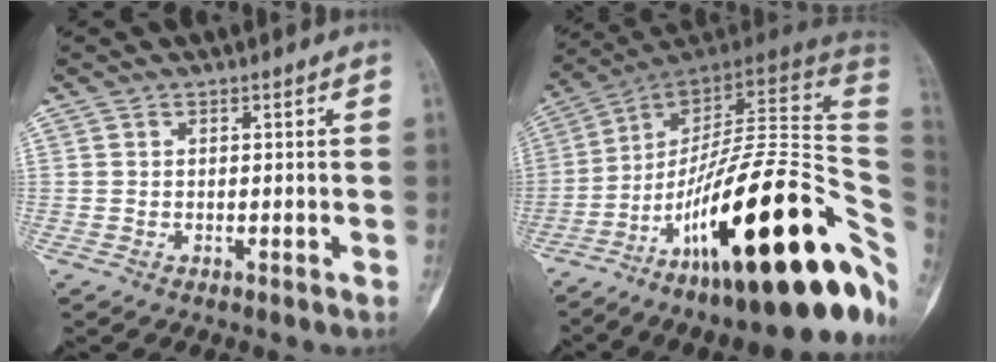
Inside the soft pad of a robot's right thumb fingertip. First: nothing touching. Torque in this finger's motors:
{"motor_torque": [3.89, 1.12, 1.93, -0.85, 0.81]}